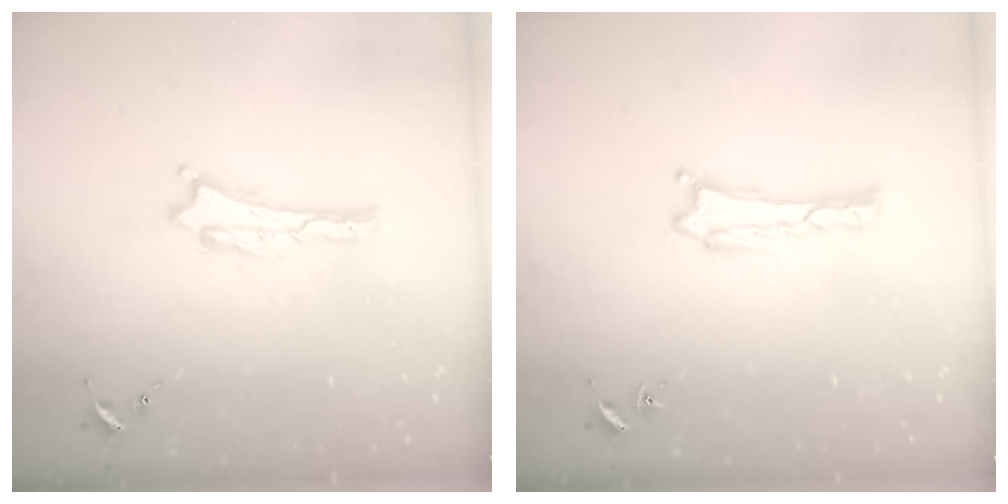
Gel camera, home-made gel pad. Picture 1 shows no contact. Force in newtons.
{"total": 0.0}